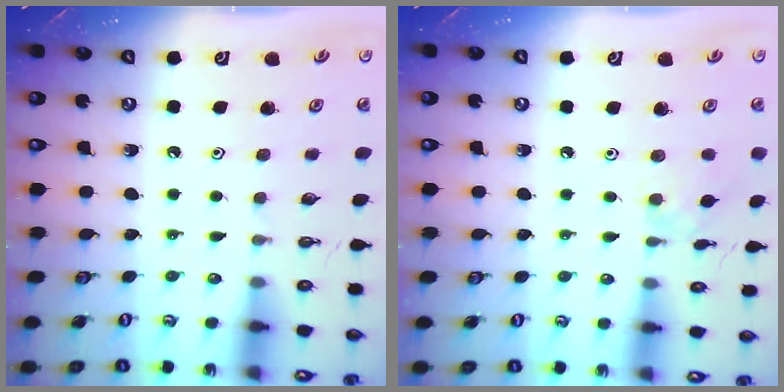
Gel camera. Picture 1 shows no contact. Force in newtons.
{"total": 5.1, "press": 5.0, "slide": 0.7}